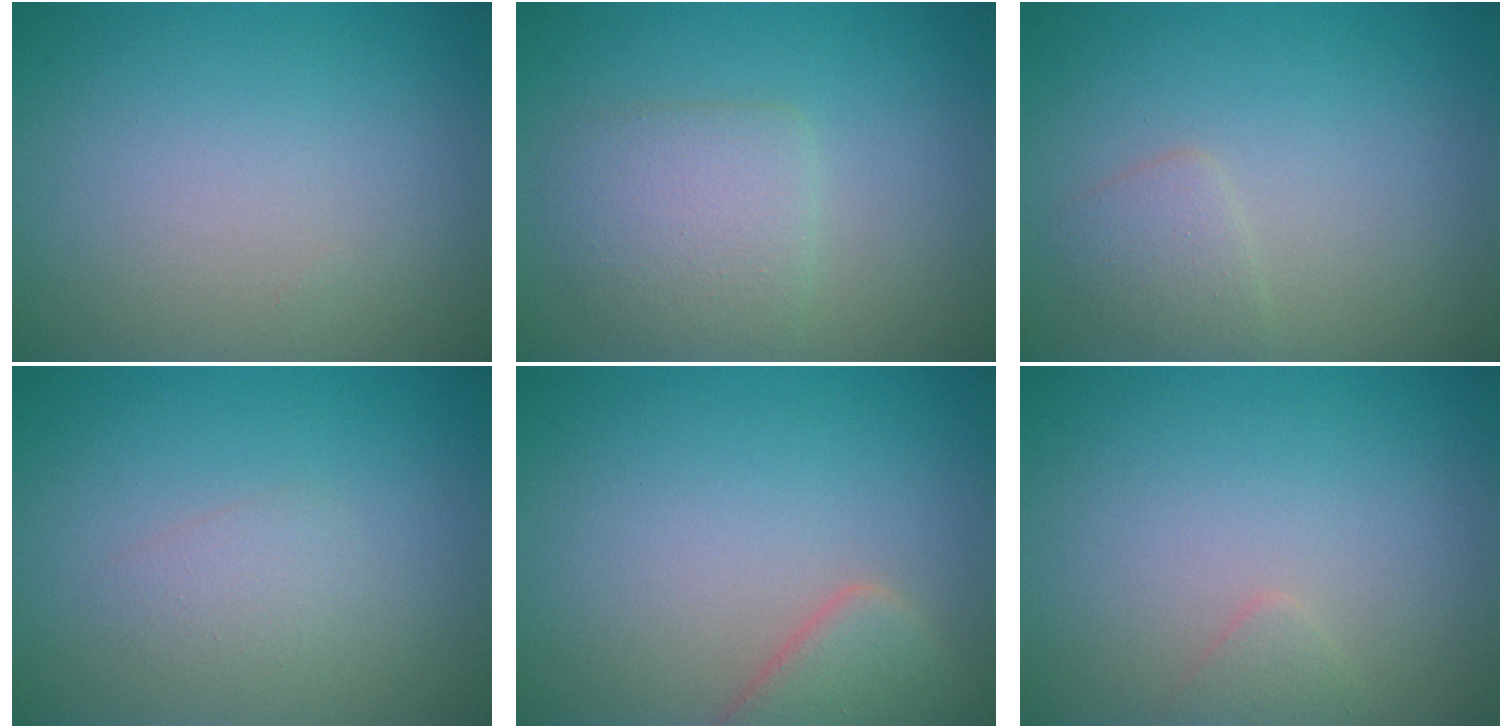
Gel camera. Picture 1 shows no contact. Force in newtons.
{"total": 3.5, "press": 3.5, "slide": 0.2}
{"total": 1.7, "press": 1.7, "slide": 0.0}
{"total": 1.4, "press": 1.4, "slide": 0.1}
{"total": 3.4, "press": 3.3, "slide": 0.4}
{"total": 0.8, "press": 0.8, "slide": 0.1}